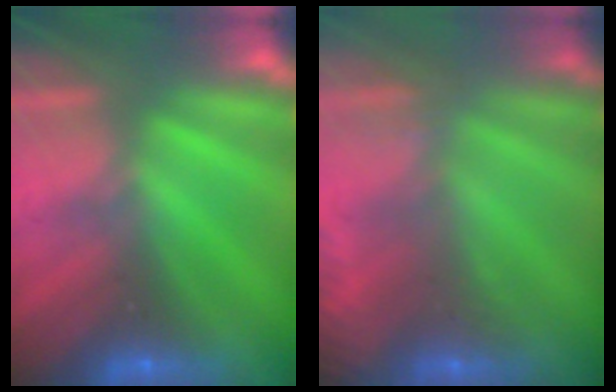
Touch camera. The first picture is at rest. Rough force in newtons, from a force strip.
{"total": 3.6}